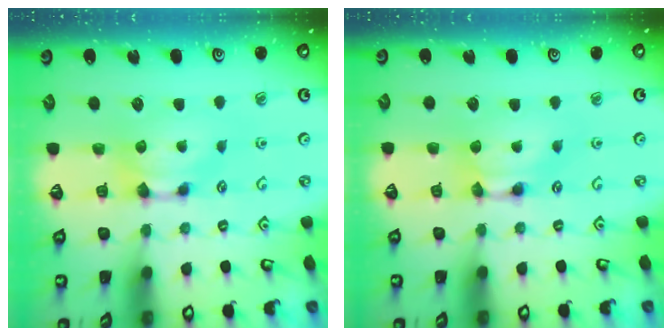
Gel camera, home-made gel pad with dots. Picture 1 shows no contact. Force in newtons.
{"total": 1.6, "press": 1.6, "slide": 0.1}